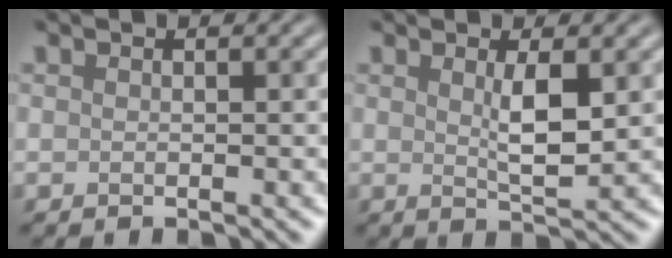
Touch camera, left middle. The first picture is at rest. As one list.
[{"total": 2.8, "force": [0.8, 0.6, 2.6], "torque": [-0.051, -0.004, 0.016]}]